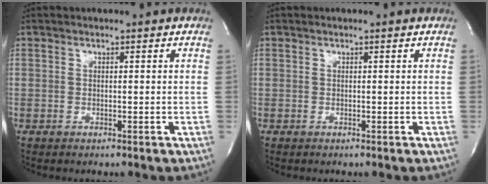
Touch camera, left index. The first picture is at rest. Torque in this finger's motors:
{"motor_torque": [-0.06, 0.06, 0.00, 0.00]}